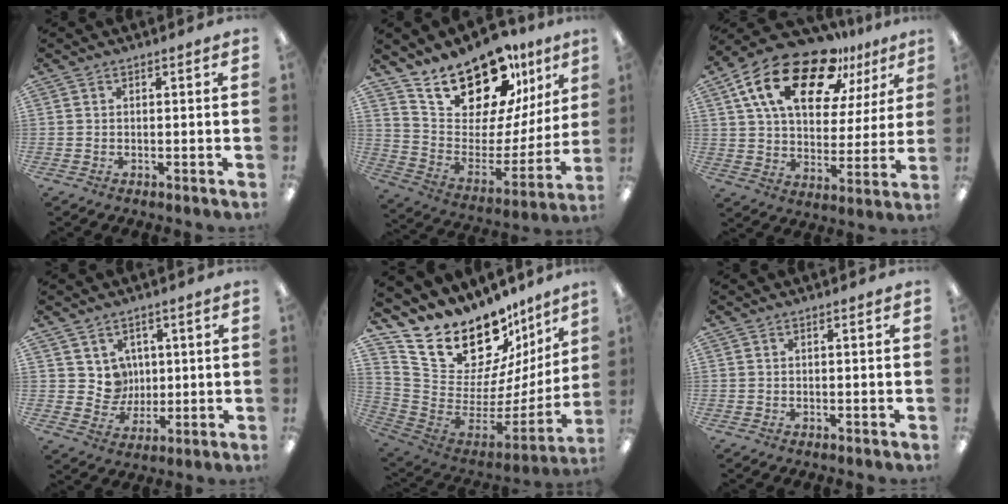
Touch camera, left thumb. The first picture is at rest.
{"total": 20.7, "force": [18.1, 7.4, 6.8], "torque": [-0.119, -0.142, 0.322]}
{"total": 21.4, "force": [13.2, 10.5, 13.2], "torque": [-0.229, -0.061, 0.230]}
{"total": 6.6, "force": [2.9, 5.9, 0.3], "torque": [-0.003, -0.023, 0.056]}
{"total": 23.3, "force": [16.9, 11.4, 11.2], "torque": [-0.181, -0.129, 0.319]}
{"total": 0.0}